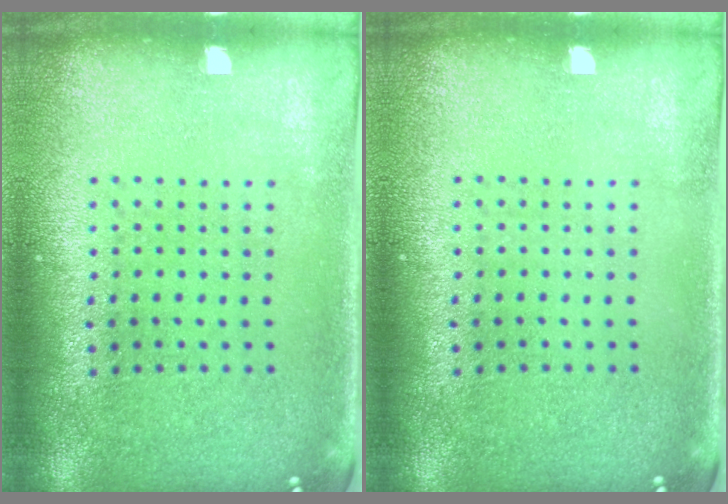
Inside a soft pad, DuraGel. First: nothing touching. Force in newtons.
{"total": 0.0}